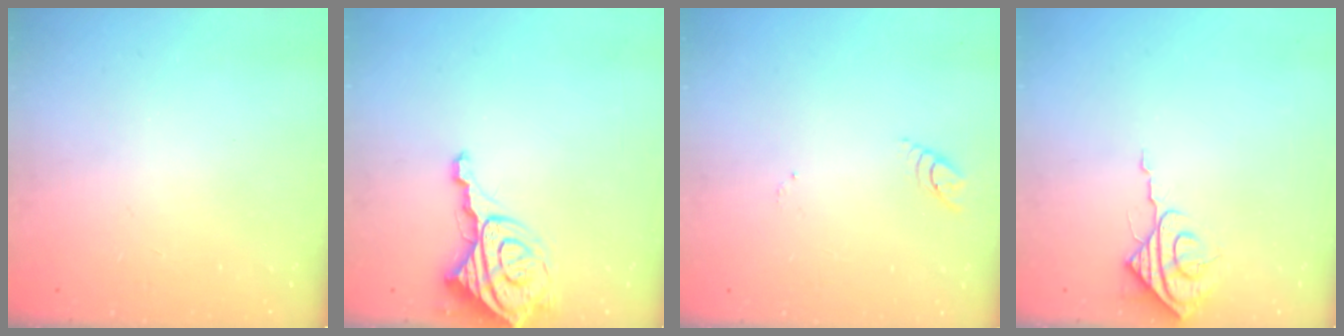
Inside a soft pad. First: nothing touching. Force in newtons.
{"total": 14.1, "press": 14.0, "slide": 1.1}
{"total": 2.6, "press": 2.6, "slide": 0.3}
{"total": 7.7, "press": 7.6, "slide": 0.7}